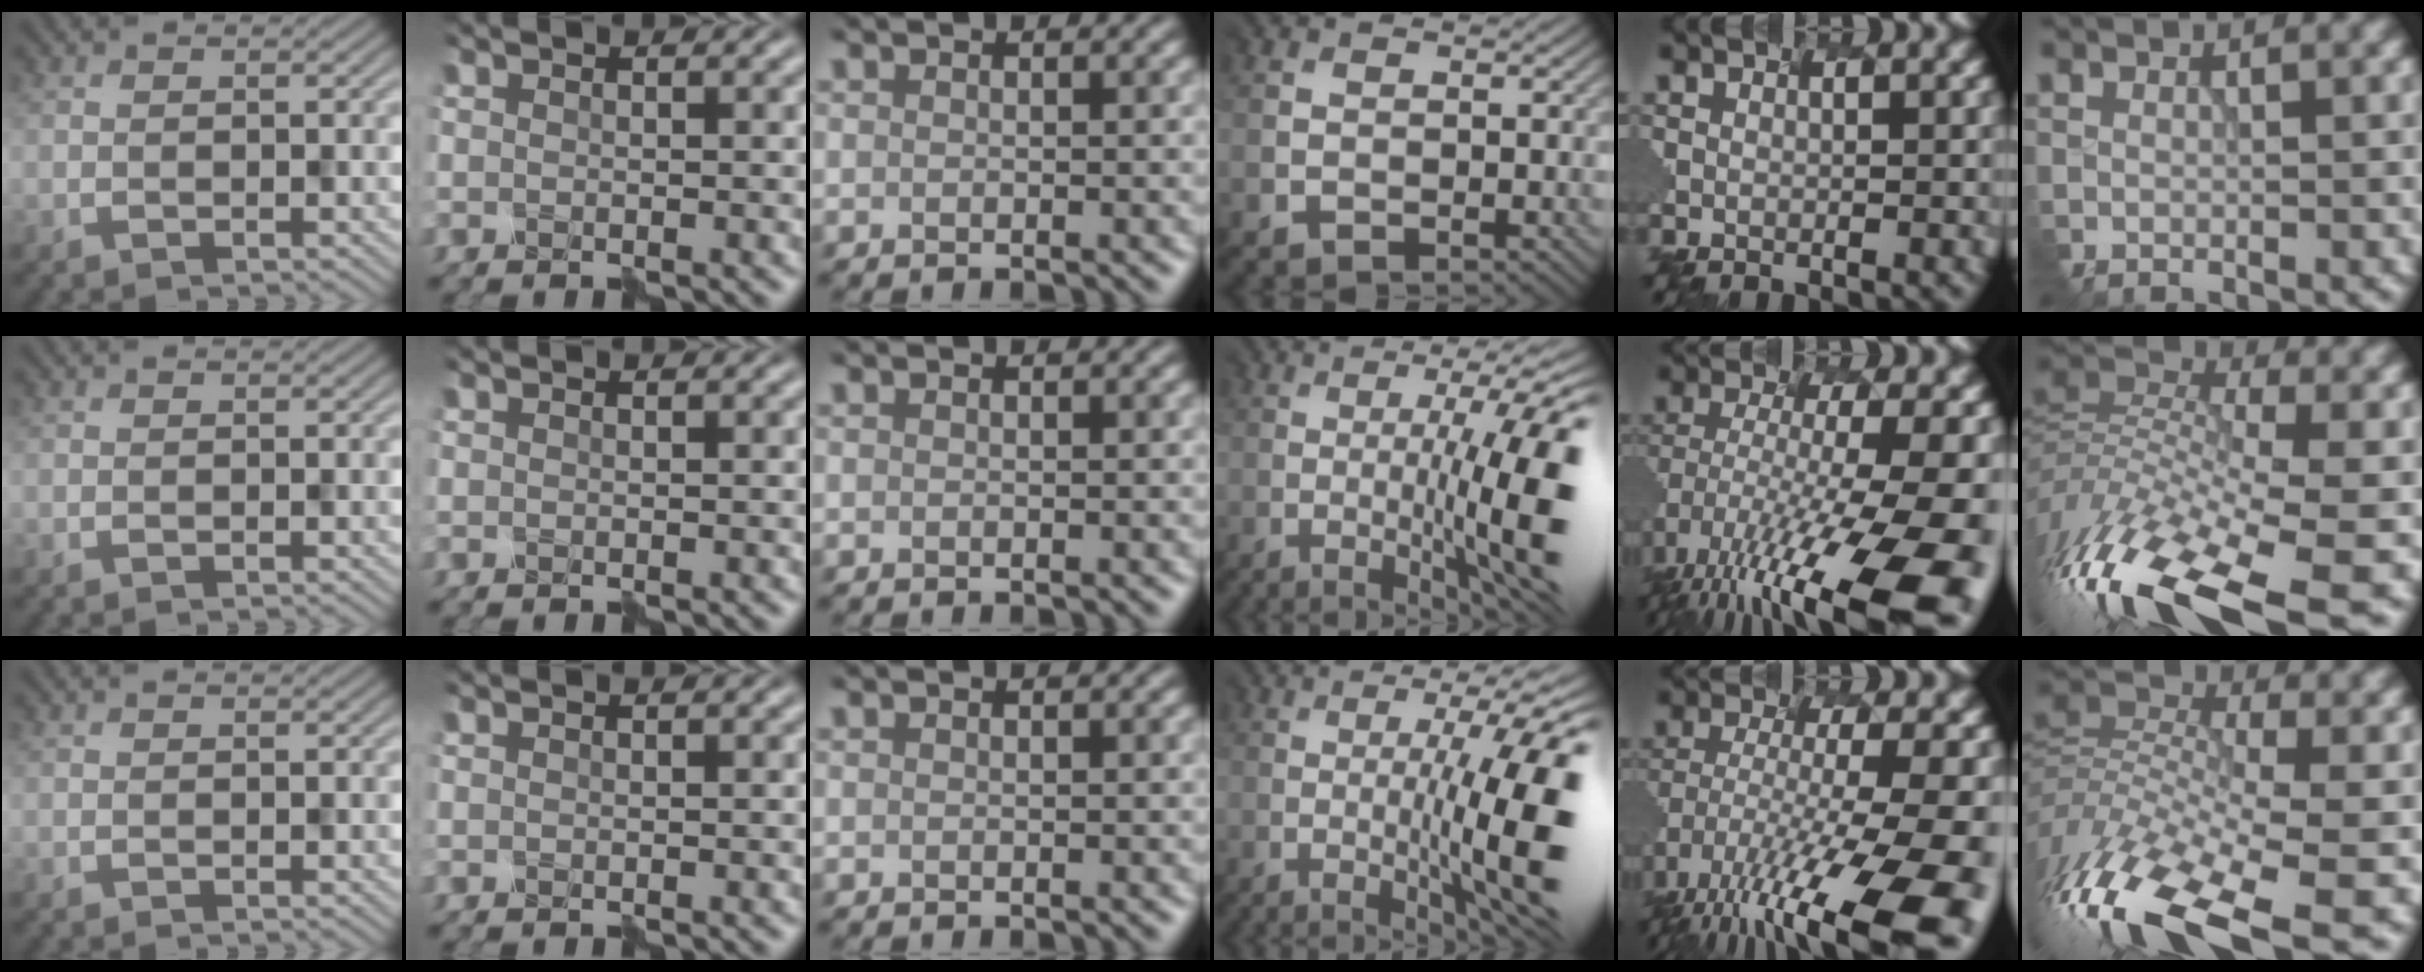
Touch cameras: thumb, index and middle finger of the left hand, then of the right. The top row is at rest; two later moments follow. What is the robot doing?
{"motion": "shake", "object": "plastic piggy bank"}